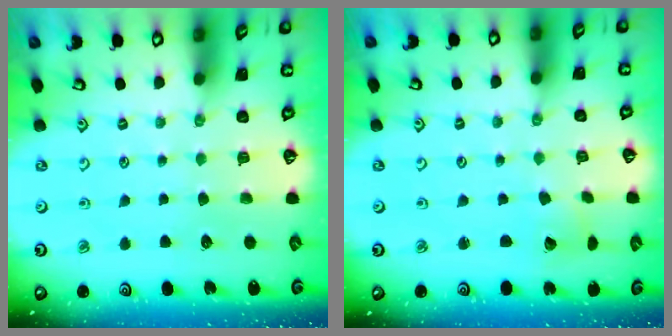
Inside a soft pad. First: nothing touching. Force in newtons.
{"total": 1.9, "press": 1.9, "slide": 0.3}